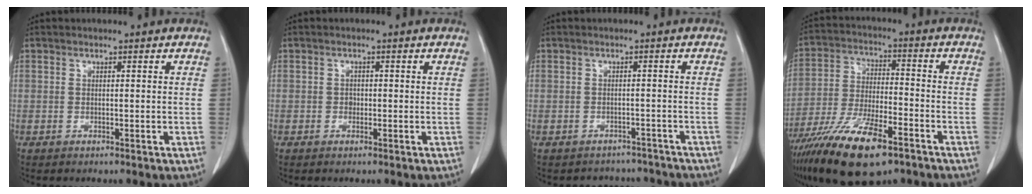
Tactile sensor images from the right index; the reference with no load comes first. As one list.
[{"total": 0.9, "force": [-0.2, 0.8, 0.4], "torque": [-0.004, 0.003, -0.002]}, {"total": 5.3, "force": [-4.7, 2.4, -0.7], "torque": [0.015, 0.022, -0.052]}, {"total": 16.1, "force": [-10.3, 4.2, 11.7], "torque": [-0.233, -0.029, -0.184]}]